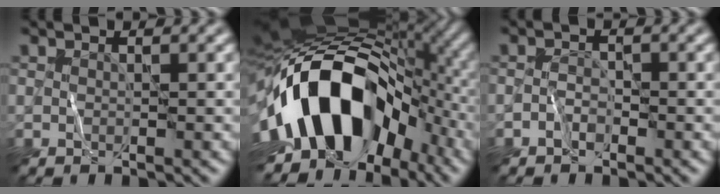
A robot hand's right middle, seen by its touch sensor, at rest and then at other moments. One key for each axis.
{"total": 17.6, "fx": -3.7, "fy": 11.2, "fz": 13.0, "tx": -0.217, "ty": 0.005, "tz": -0.067}
{"total": 1.2, "fx": -0.9, "fy": 0.6, "fz": 0.4, "tx": -0.004, "ty": 0.005, "tz": -0.021}